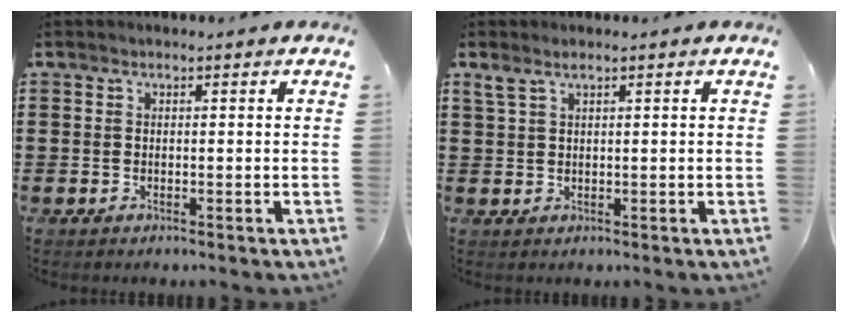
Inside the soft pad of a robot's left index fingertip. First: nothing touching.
{"total": 1.6, "force": [1.0, 0.3, 1.2], "torque": [-0.025, 0.000, 0.019]}